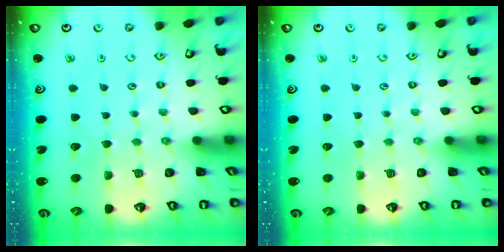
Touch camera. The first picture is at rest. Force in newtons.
{"total": 0.0}